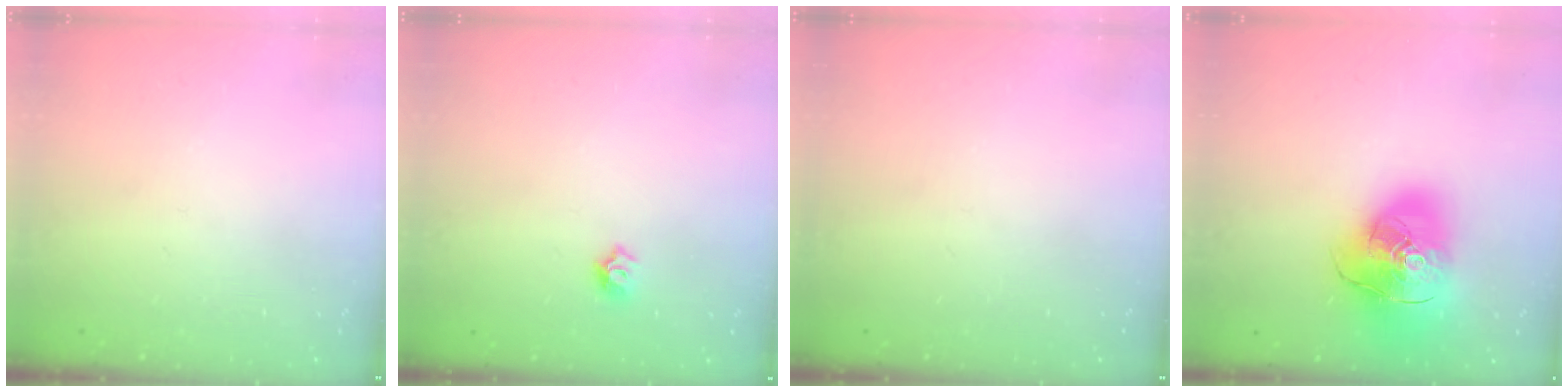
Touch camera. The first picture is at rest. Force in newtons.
{"total": 5.7, "press": 5.6, "slide": 0.7}
{"total": 0.0}
{"total": 22.5, "press": 22.3, "slide": 3.4}